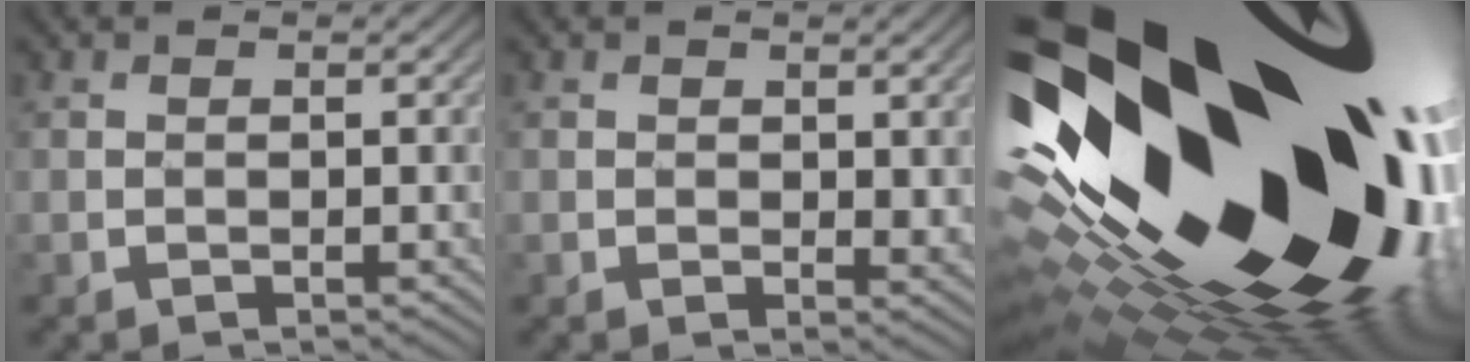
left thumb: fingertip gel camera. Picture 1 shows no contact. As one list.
[{"total": 2.2, "force": [1.2, 1.5, 1.2], "torque": [-0.029, -0.004, 0.021]}, {"total": 21.8, "force": [0.0, 11.5, 18.5], "torque": [-0.302, -0.004, -0.011]}]